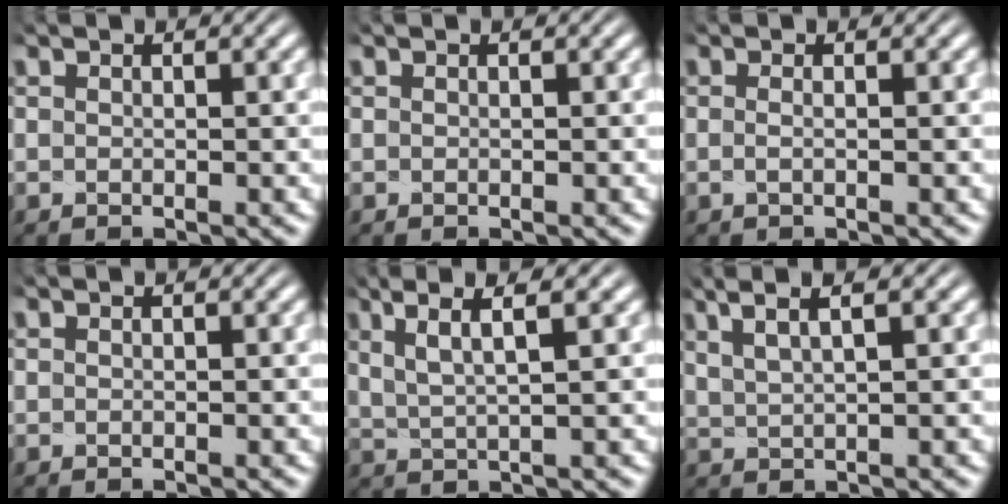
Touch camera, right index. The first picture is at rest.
{"total": 0.0}
{"total": 0.8, "force": [-0.6, 0.0, 0.4], "torque": [-0.017, -0.006, -0.012]}
{"total": 0.0}
{"total": 4.9, "force": [2.3, 2.3, 3.7], "torque": [-0.073, 0.010, 0.035]}
{"total": 4.9, "force": [2.8, 2.5, 3.1], "torque": [-0.063, 0.017, 0.041]}